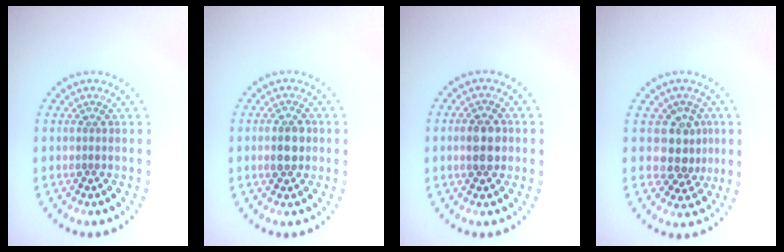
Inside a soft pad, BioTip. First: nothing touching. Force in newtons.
{"total": 2.5, "press": 2.5, "slide": 0.2}
{"total": 3.3, "press": 3.3, "slide": 0.3}
{"total": 3.4, "press": 3.1, "slide": 1.5}